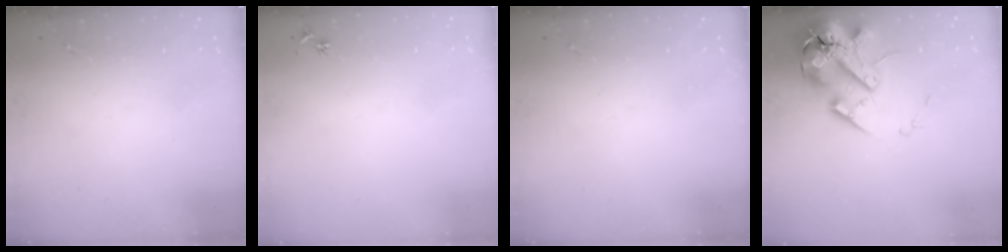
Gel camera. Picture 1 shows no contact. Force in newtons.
{"total": 3.0, "press": 2.9, "slide": 0.4}
{"total": 0.0}
{"total": 20.7, "press": 20.4, "slide": 3.5}